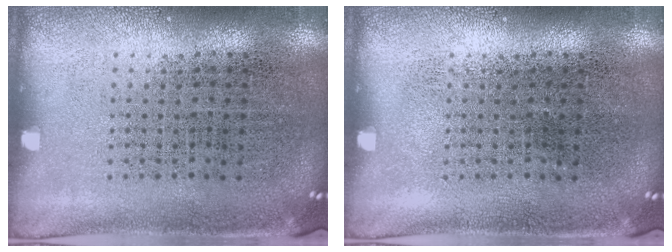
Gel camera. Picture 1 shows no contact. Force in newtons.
{"total": 0.0}